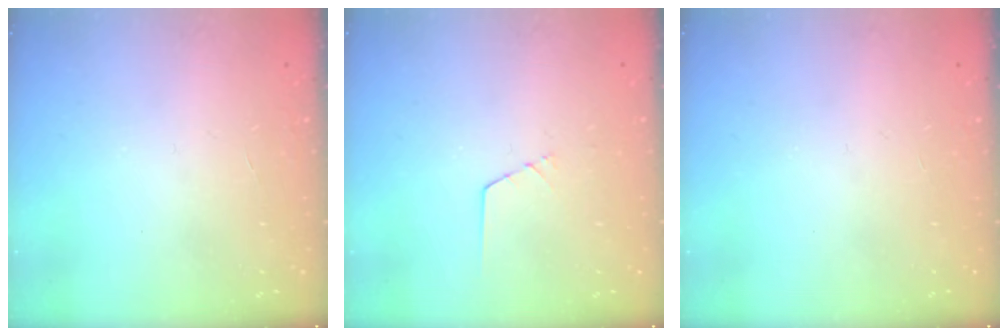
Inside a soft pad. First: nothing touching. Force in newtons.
{"total": 1.6, "press": 1.6, "slide": 0.1}
{"total": 0.0}